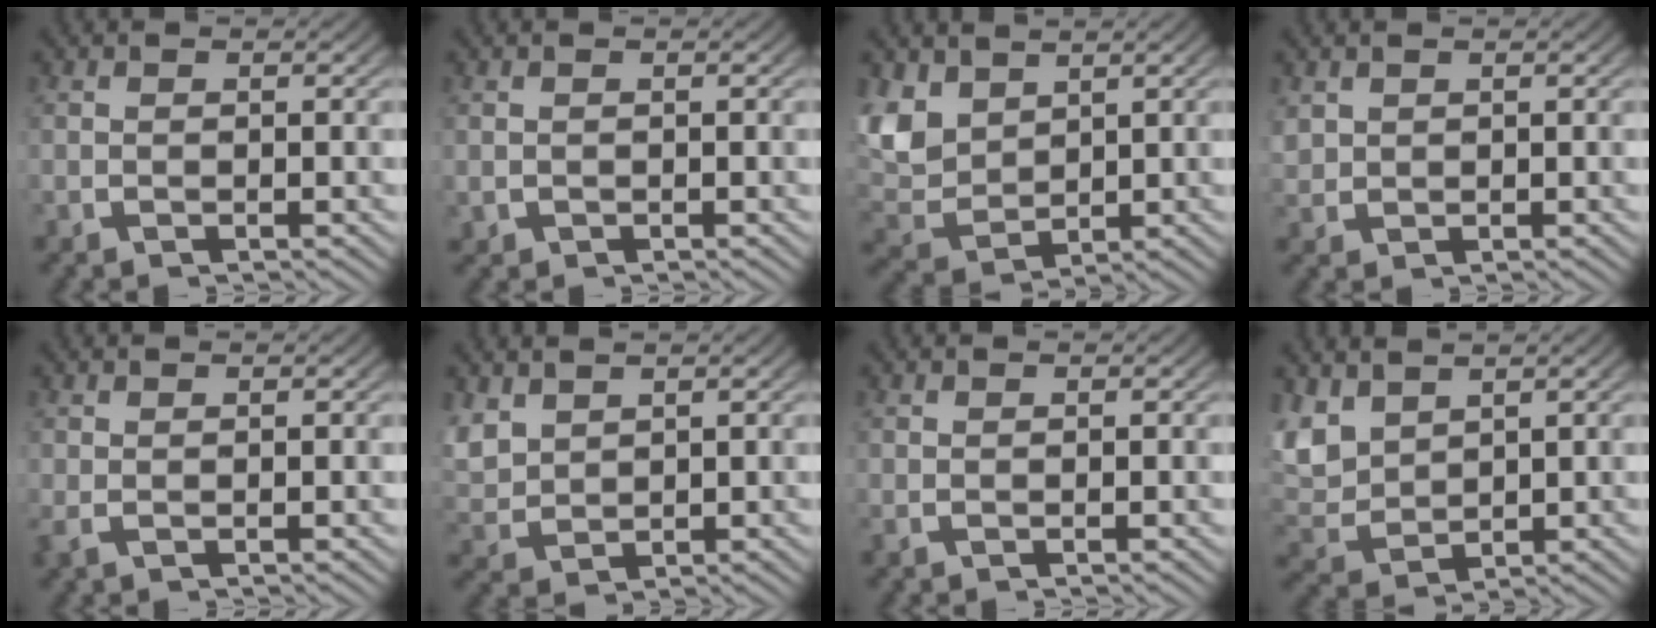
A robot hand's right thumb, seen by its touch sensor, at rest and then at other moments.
{"total": 0.7, "force": [-0.1, 0.7, 0.1], "torque": [-0.006, -0.006, 0.005]}
{"total": 6.6, "force": [1.0, 5.1, 4.1], "torque": [-0.128, -0.029, 0.041]}
{"total": 1.7, "force": [0.9, 1.3, 0.6], "torque": [-0.019, -0.002, 0.025]}
{"total": 0.6, "force": [0.1, 0.3, 0.5], "torque": [-0.015, -0.004, 0.005]}
{"total": 3.4, "force": [1.3, 2.6, 1.8], "torque": [-0.060, -0.012, 0.043]}
{"total": 0.0}
{"total": 6.0, "force": [1.1, 4.6, 3.6], "torque": [-0.114, -0.023, 0.042]}